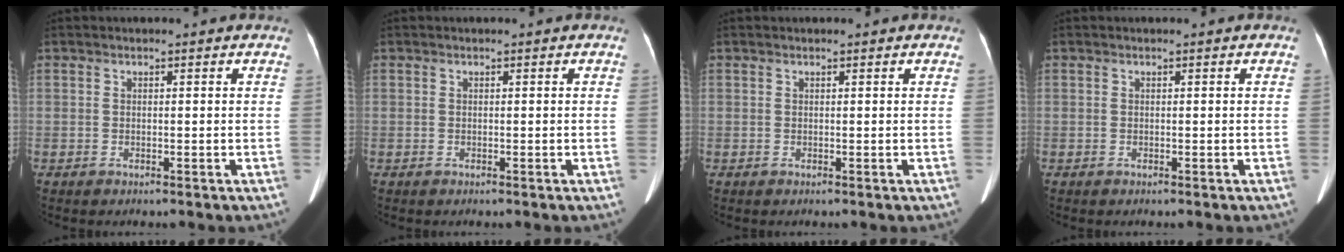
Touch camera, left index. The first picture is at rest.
{"total": 0.0}
{"total": 0.8, "force": [0.6, 0.3, 0.5], "torque": [-0.003, 0.001, 0.005]}
{"total": 0.0}